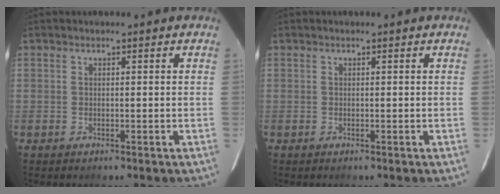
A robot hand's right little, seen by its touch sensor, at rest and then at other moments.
{"total": 0.0}